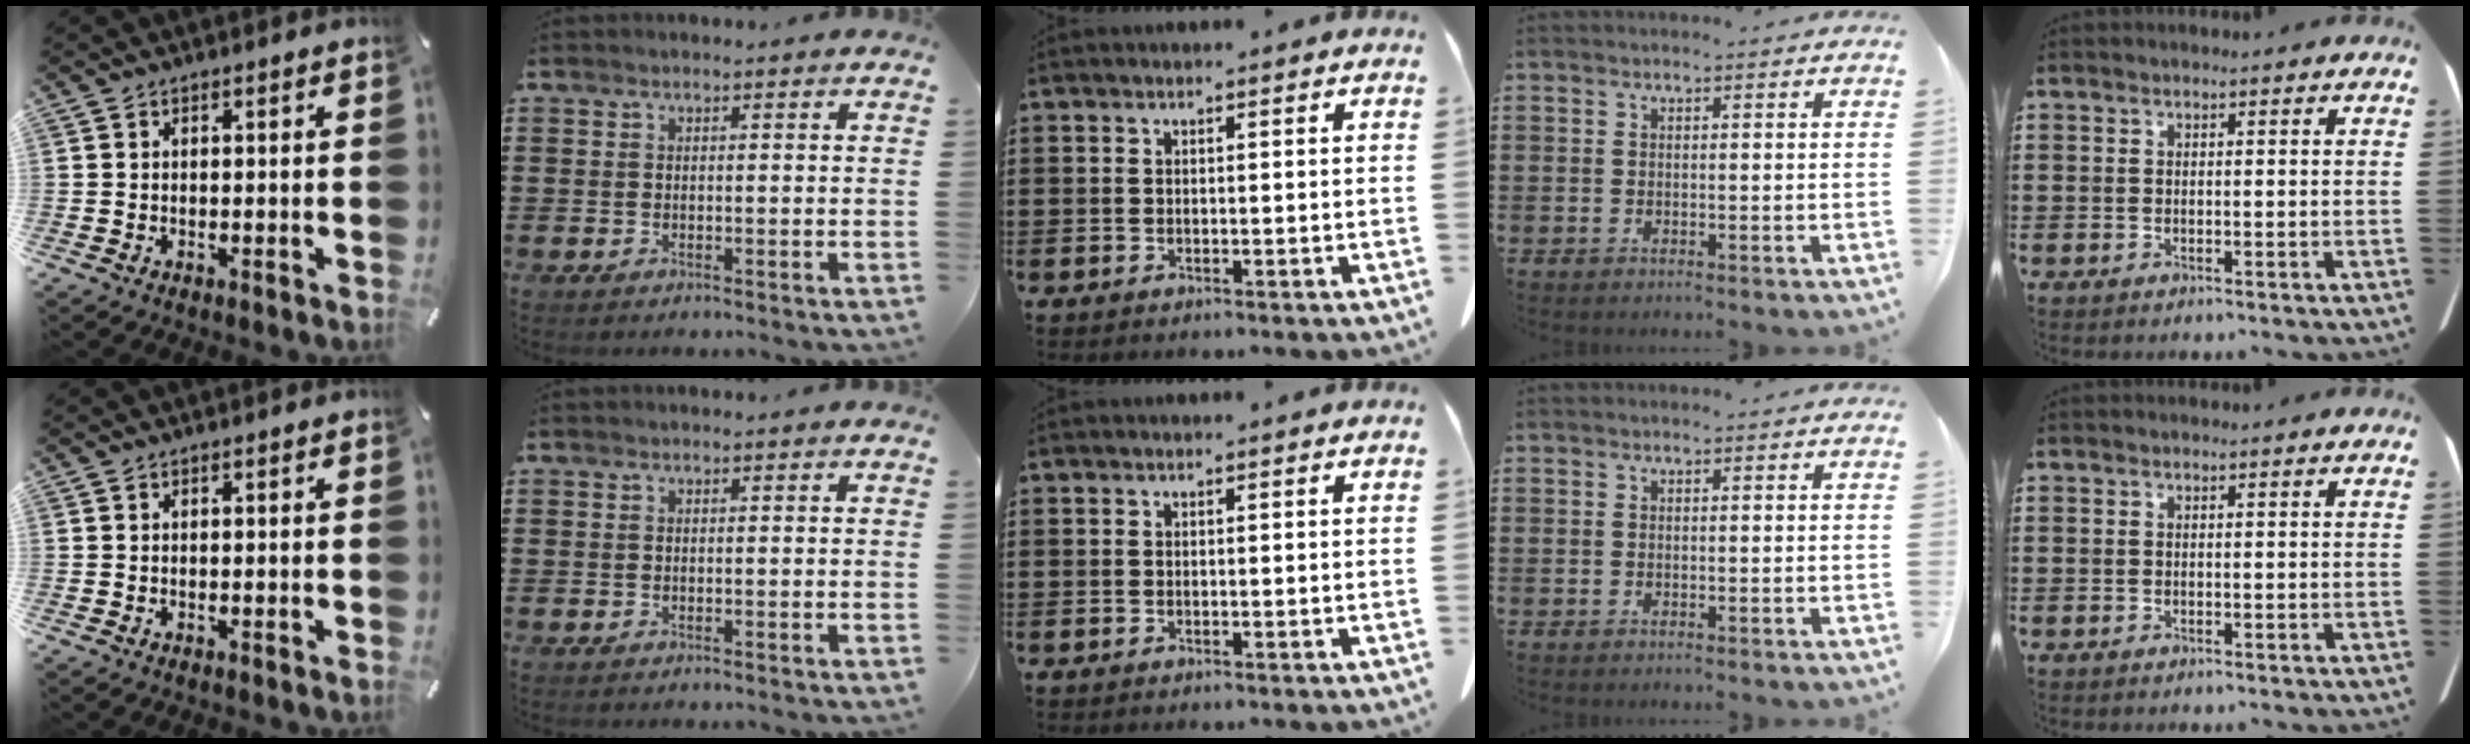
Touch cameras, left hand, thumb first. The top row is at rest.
{}